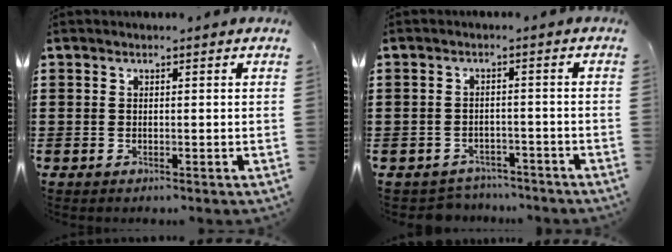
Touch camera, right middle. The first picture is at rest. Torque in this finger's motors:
{"motor_torque": [-0.05, 0.07, 0.07, 0.00]}